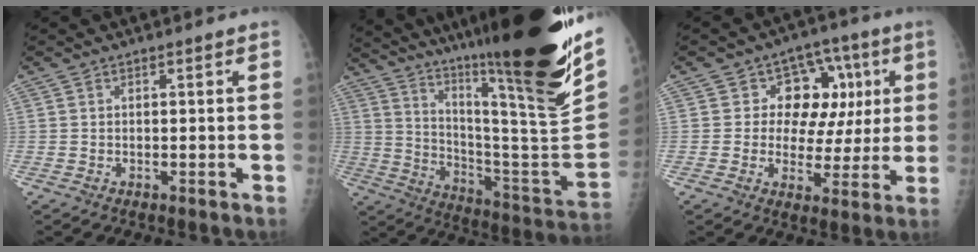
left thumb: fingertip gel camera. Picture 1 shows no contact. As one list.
[{"total": 34.5, "force": [23.9, 3.4, 24.6], "torque": [-0.341, -0.119, 0.359]}, {"total": 12.6, "force": [3.3, 9.4, 7.6], "torque": [-0.037, 0.005, 0.044]}]